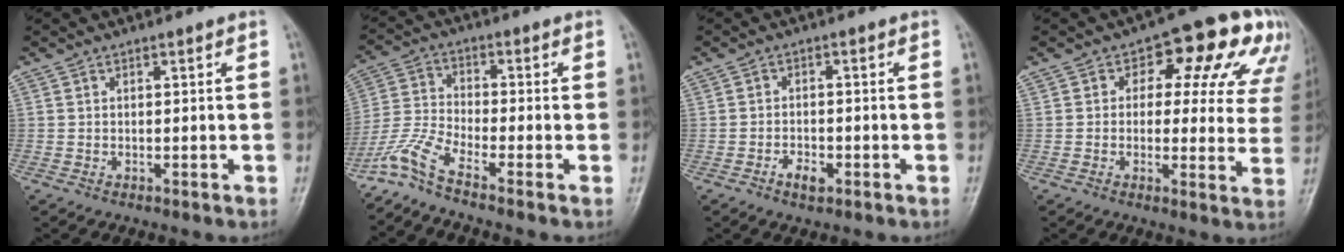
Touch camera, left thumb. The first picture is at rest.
{"total": 6.5, "force": [-5.5, 0.0, 3.5], "torque": [-0.092, 0.020, -0.126]}
{"total": 2.9, "force": [-1.6, 1.6, 1.8], "torque": [-0.028, 0.007, -0.026]}
{"total": 14.5, "force": [6.1, 8.2, 10.4], "torque": [-0.070, 0.004, 0.061]}